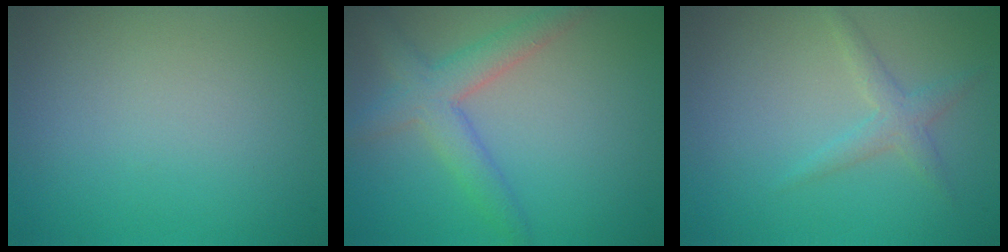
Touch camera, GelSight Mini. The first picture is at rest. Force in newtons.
{"total": 3.8, "press": 3.8, "slide": 0.2}
{"total": 1.9, "press": 1.9, "slide": 0.0}